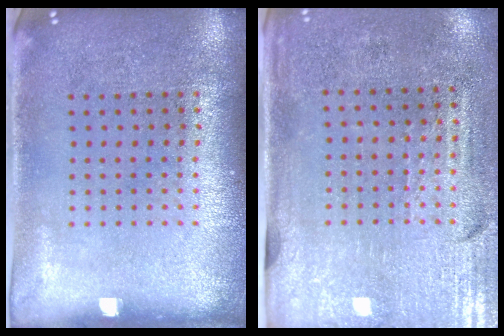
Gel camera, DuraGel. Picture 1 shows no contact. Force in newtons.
{"total": 3.2, "press": 2.7, "slide": 1.6}